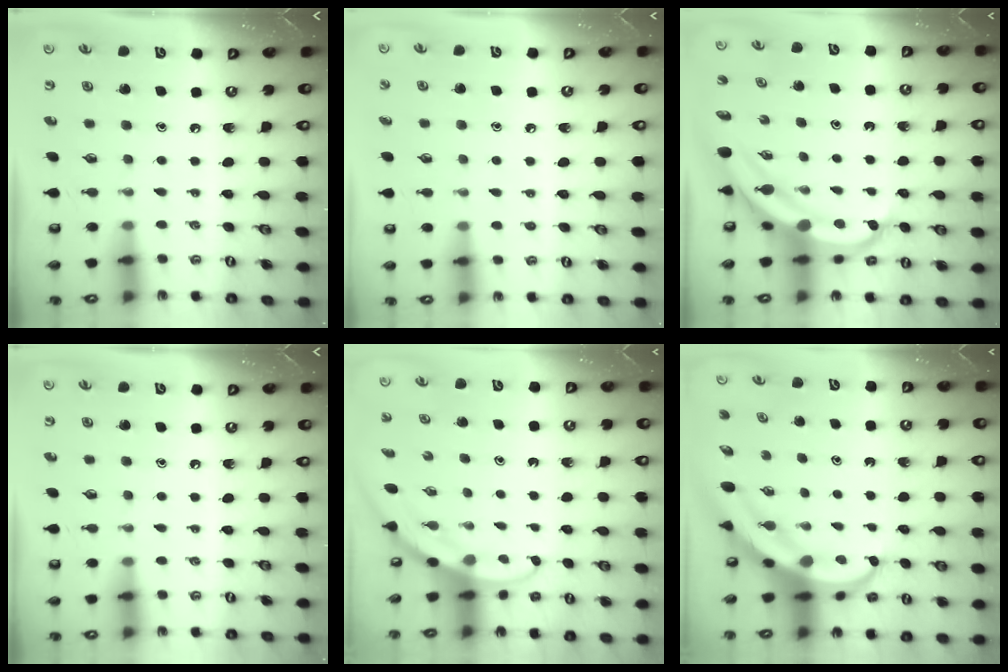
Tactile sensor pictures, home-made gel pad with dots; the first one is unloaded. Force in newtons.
{"total": 3.3, "press": 3.3, "slide": 0.5}
{"total": 7.0, "press": 7.0, "slide": 0.9}
{"total": 0.0}
{"total": 3.0, "press": 3.0, "slide": 0.1}
{"total": 7.9, "press": 7.9, "slide": 0.9}